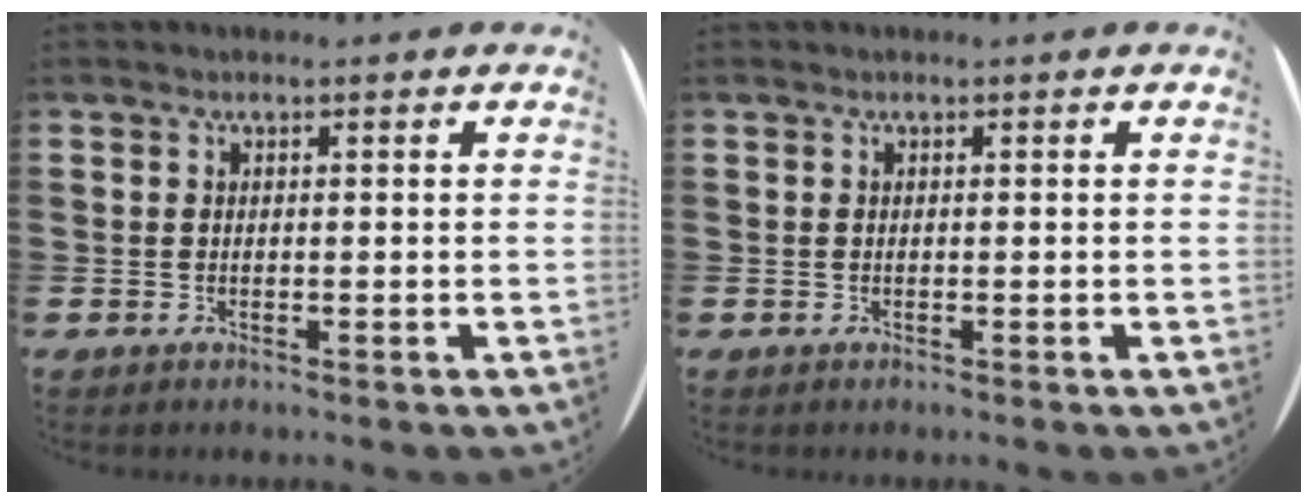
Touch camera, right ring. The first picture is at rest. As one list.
[{"total": 0.0}]